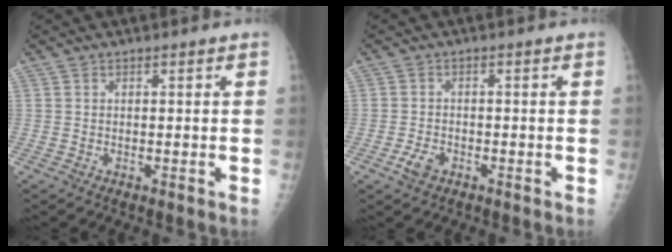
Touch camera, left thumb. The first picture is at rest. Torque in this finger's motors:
{"motor_torque": [-0.30, 0.28, 0.27, 0.21, 0.01]}